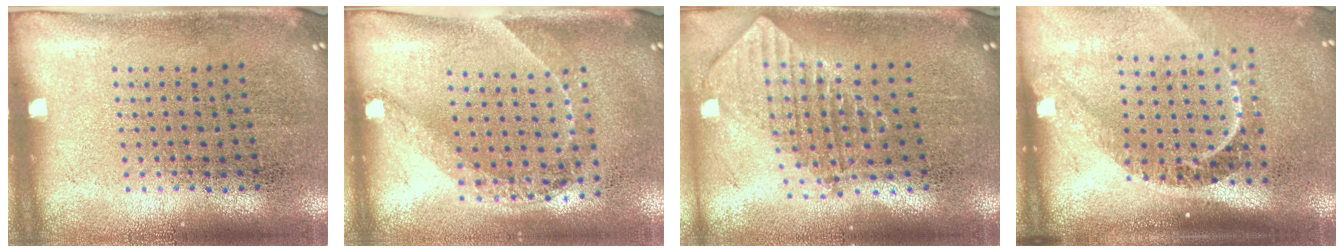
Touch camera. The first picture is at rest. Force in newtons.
{"total": 1.5, "press": 1.1, "slide": 0.9}
{"total": 2.0, "press": 1.5, "slide": 1.3}
{"total": 2.2, "press": 1.6, "slide": 1.6}